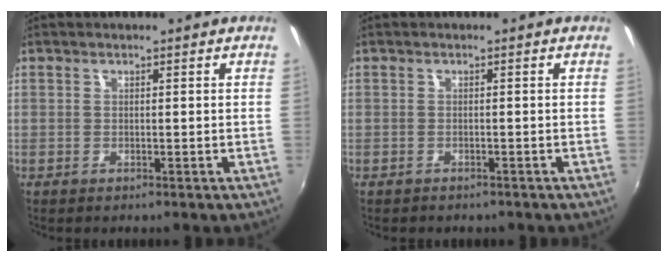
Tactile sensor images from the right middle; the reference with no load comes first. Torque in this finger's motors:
{"motor_torque": [-0.08, -0.05, 0.06, 0.00]}